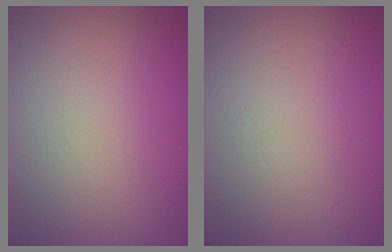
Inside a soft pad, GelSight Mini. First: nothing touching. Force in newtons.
{"total": 0.0}